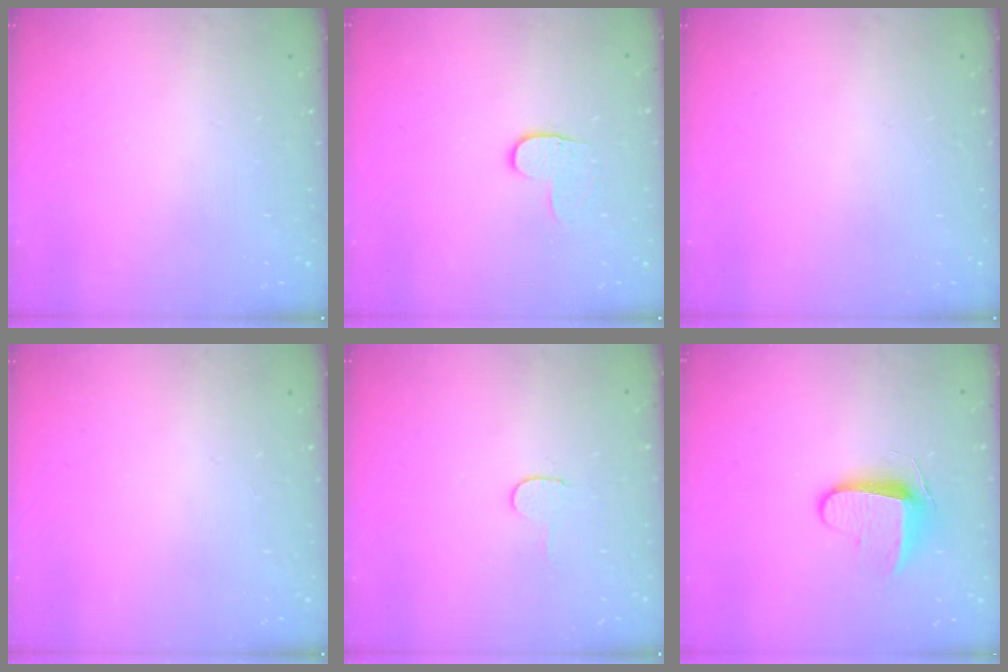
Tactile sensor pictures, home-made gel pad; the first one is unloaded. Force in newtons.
{"total": 3.7, "press": 3.7, "slide": 0.2}
{"total": 0.0}
{"total": 0.0}
{"total": 2.3, "press": 2.3, "slide": 0.2}
{"total": 8.7, "press": 8.7, "slide": 0.7}